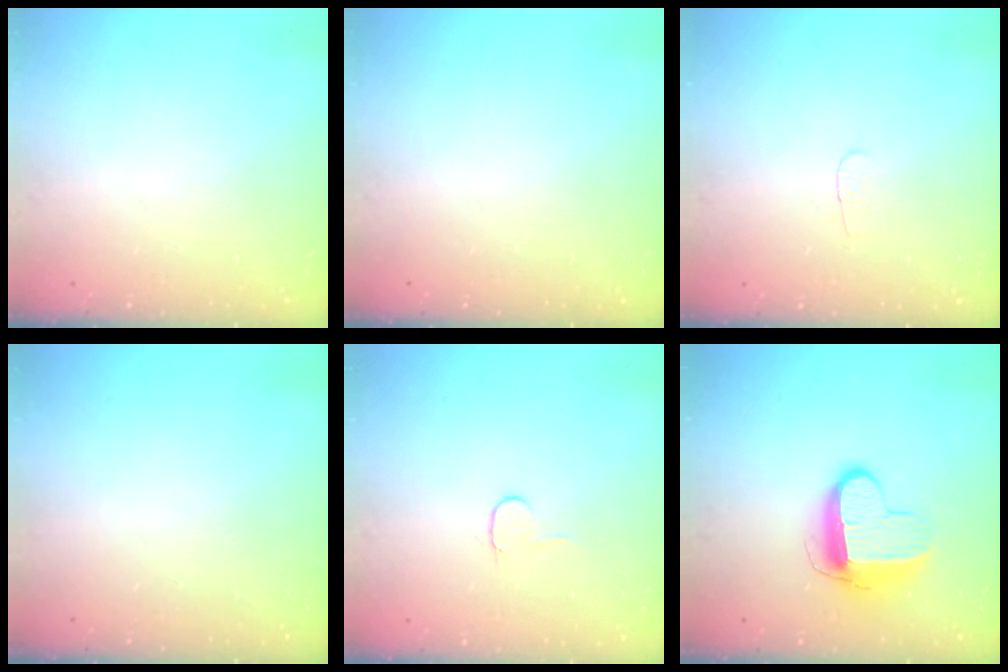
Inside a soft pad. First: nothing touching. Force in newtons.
{"total": 0.0}
{"total": 2.8, "press": 2.8, "slide": 0.3}
{"total": 0.0}
{"total": 3.6, "press": 3.6, "slide": 0.4}
{"total": 10.8, "press": 10.8, "slide": 0.9}